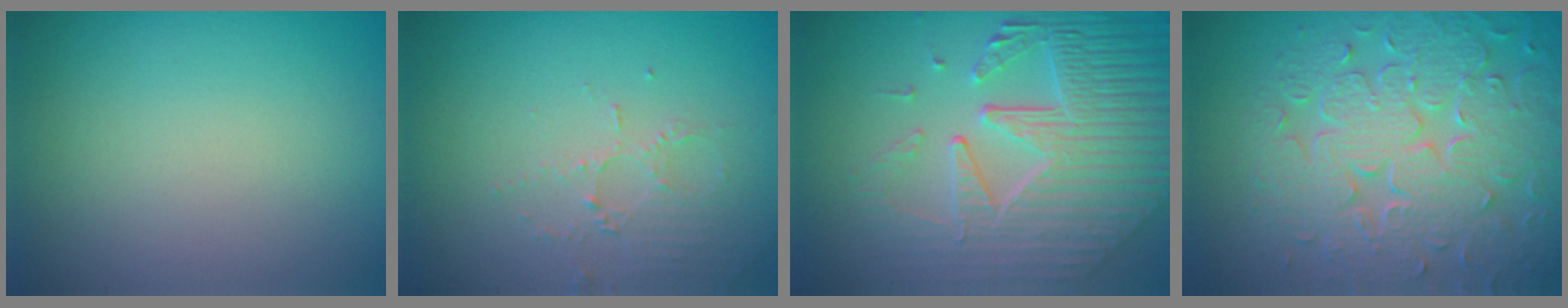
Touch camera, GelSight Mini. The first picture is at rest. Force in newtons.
{"total": 2.1, "press": 2.1, "slide": 0.4}
{"total": 8.7, "press": 5.9, "slide": 6.3}
{"total": 8.7, "press": 6.4, "slide": 6.0}